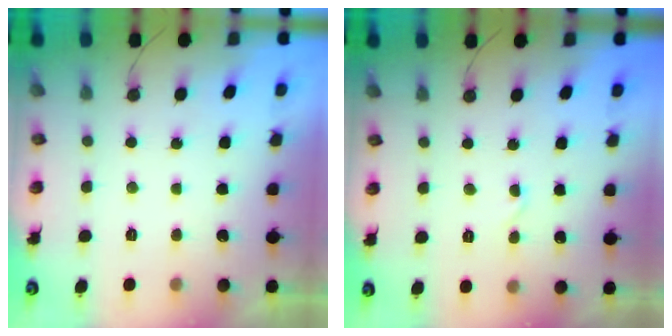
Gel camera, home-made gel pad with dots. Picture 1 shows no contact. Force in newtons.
{"total": 2.7, "press": 2.7, "slide": 0.3}